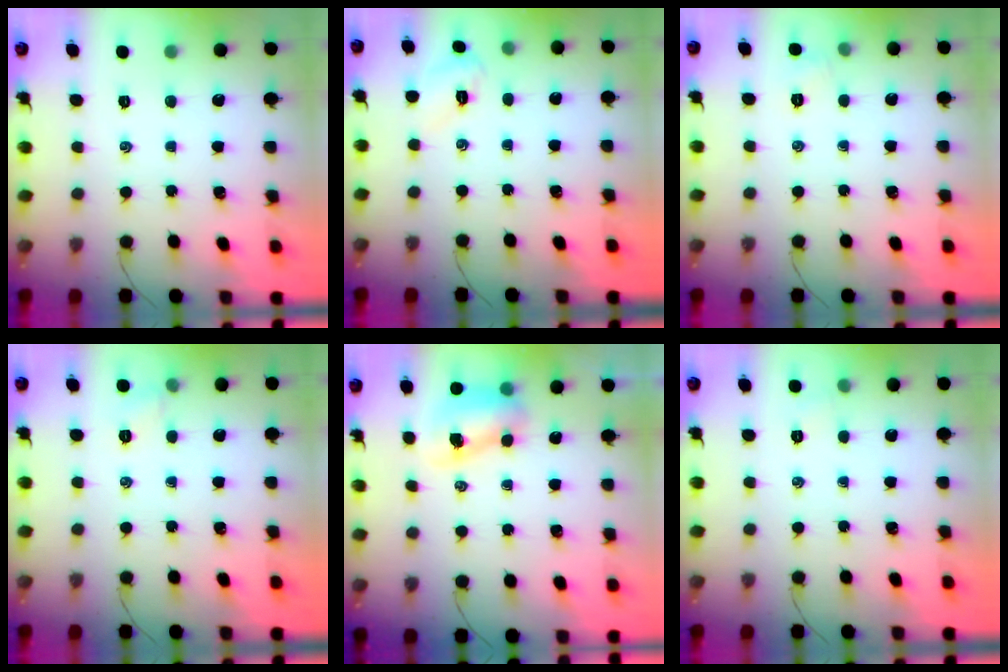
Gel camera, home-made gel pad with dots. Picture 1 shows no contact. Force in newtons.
{"total": 3.9, "press": 3.8, "slide": 1.0}
{"total": 2.9, "press": 2.7, "slide": 1.0}
{"total": 5.2, "press": 5.0, "slide": 1.5}
{"total": 8.0, "press": 8.0, "slide": 1.1}
{"total": 3.2, "press": 3.1, "slide": 1.0}